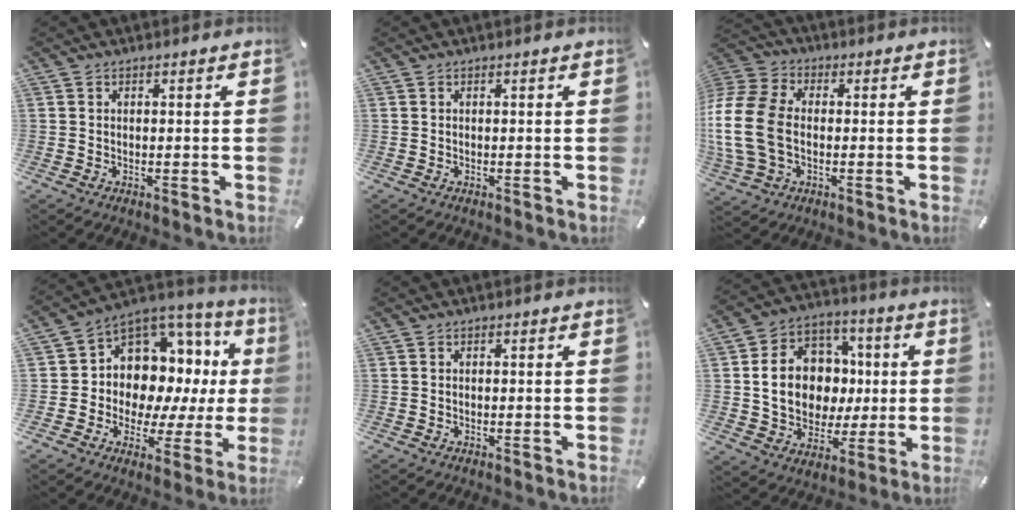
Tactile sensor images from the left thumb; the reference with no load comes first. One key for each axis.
{"total": 0.0}
{"total": 15.3, "fx": -1.8, "fy": 11.3, "fz": 10.1, "tx": -0.233, "ty": 0.017, "tz": -0.031}
{"total": 9.9, "fx": 3.2, "fy": 8.6, "fz": 3.9, "tx": -0.068, "ty": -0.062, "tz": 0.062}
{"total": 0.0}
{"total": 15.7, "fx": 0.5, "fy": 13.6, "fz": 8.0, "tx": -0.141, "ty": 0.008, "tz": 0.021}